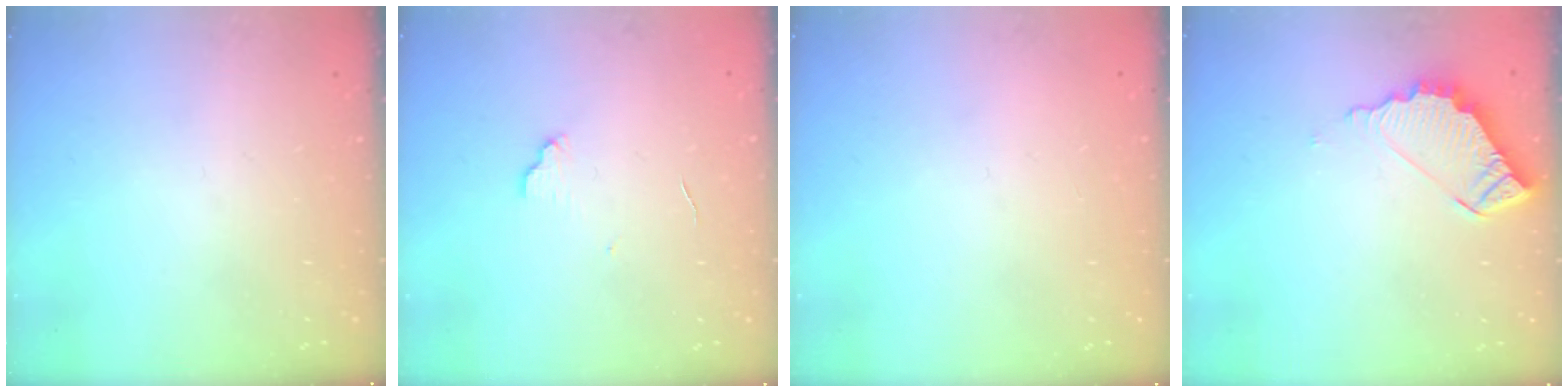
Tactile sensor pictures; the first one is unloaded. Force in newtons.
{"total": 5.8, "press": 5.8, "slide": 0.4}
{"total": 2.2, "press": 2.2, "slide": 0.1}
{"total": 8.6, "press": 8.6, "slide": 0.3}